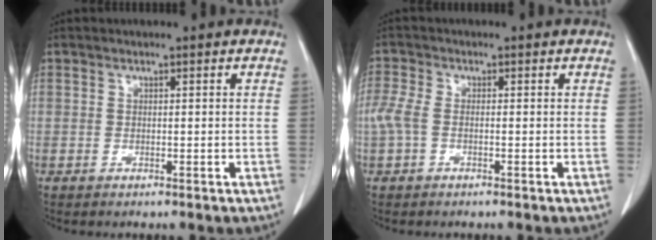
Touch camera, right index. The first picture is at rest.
{"total": 3.3, "force": [-0.6, 1.6, 2.8], "torque": [-0.081, 0.009, -0.015]}